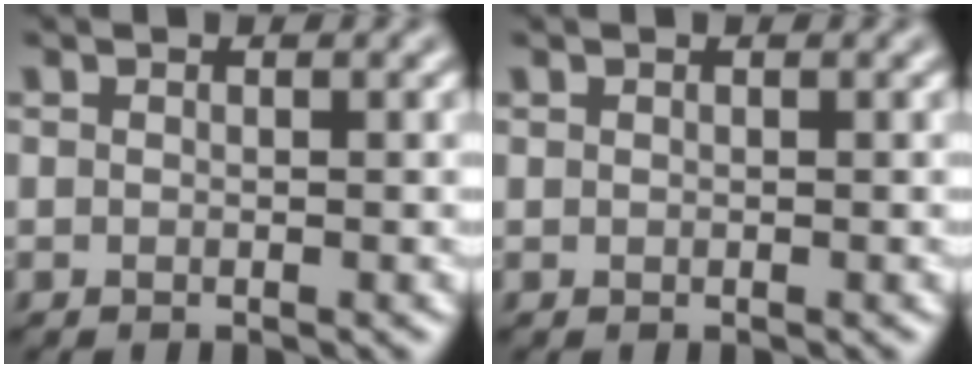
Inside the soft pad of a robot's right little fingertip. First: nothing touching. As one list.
[{"total": 0.0}]